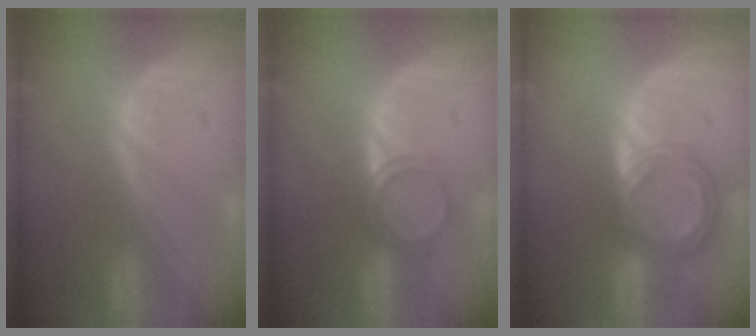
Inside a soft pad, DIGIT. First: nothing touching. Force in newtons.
{"total": 3.2, "press": 2.9, "slide": 1.2}
{"total": 6.7, "press": 6.2, "slide": 2.5}